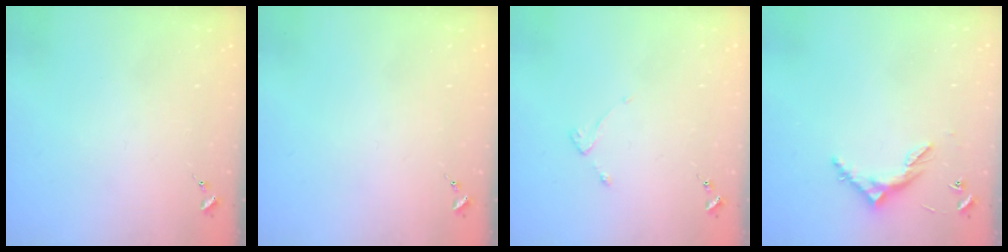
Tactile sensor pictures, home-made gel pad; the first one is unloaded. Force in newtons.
{"total": 0.0}
{"total": 2.2, "press": 2.1, "slide": 0.4}
{"total": 6.1, "press": 6.1, "slide": 0.4}